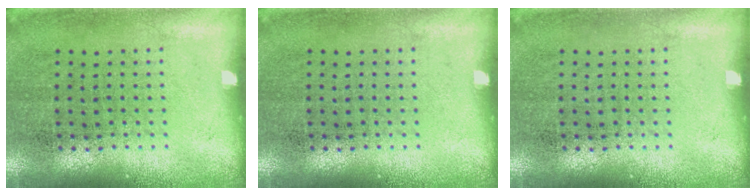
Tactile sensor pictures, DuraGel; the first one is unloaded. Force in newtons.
{"total": 0.0}
{"total": 0.0}